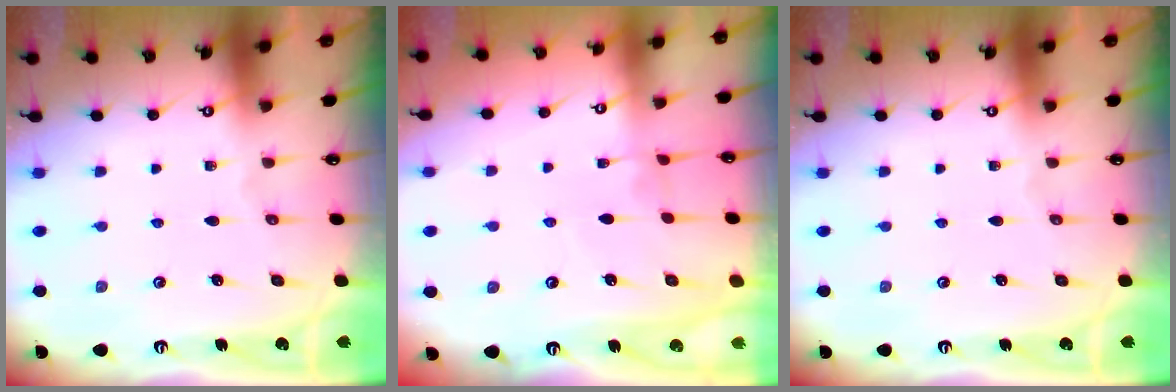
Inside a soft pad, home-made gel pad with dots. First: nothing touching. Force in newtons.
{"total": 2.9, "press": 2.9, "slide": 0.4}
{"total": 0.0}